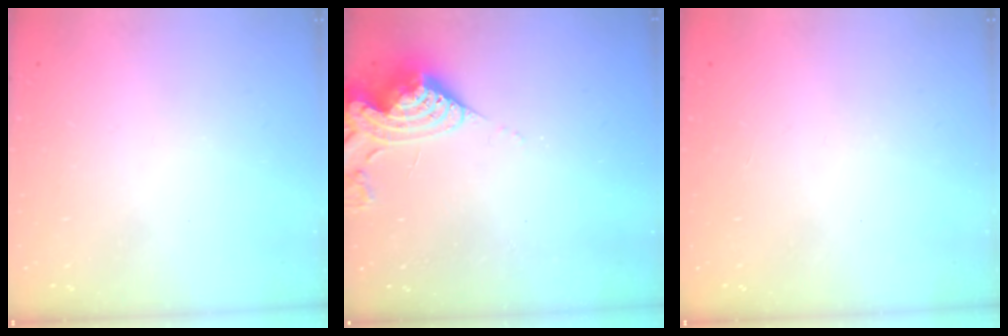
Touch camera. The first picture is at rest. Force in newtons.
{"total": 10.3, "press": 10.3, "slide": 0.7}
{"total": 1.5, "press": 1.3, "slide": 0.9}